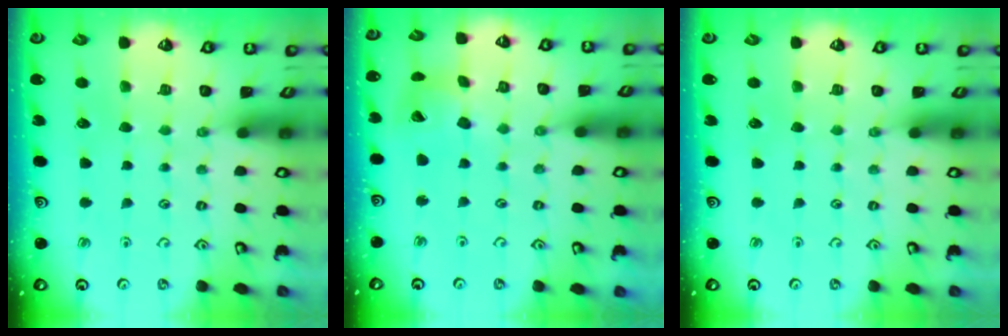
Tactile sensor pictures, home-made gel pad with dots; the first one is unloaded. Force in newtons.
{"total": 11.1, "press": 11.0, "slide": 1.4}
{"total": 0.0}